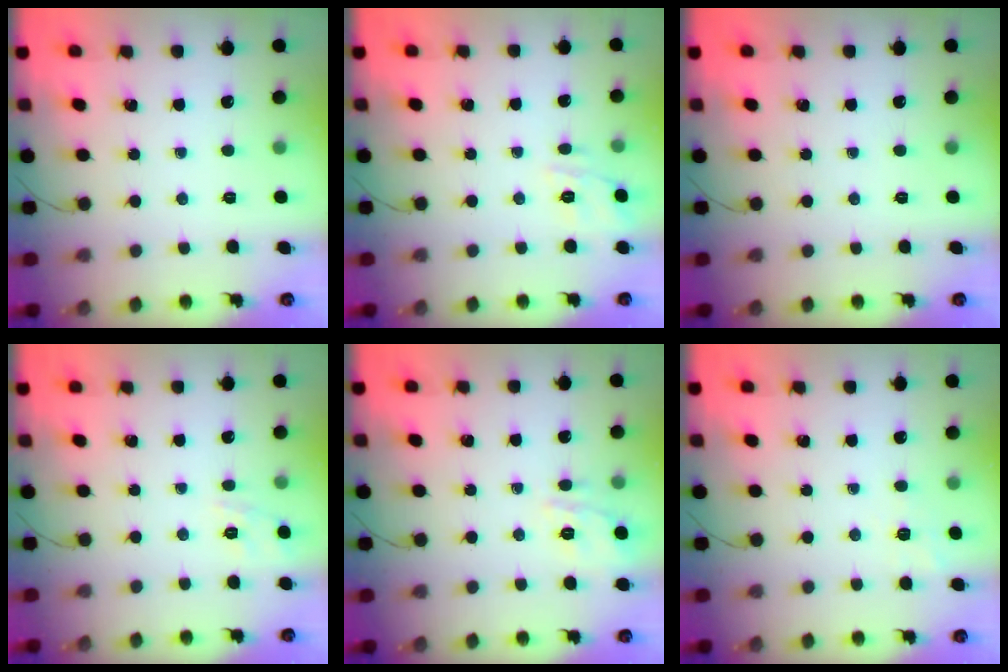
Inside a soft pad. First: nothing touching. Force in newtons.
{"total": 9.2, "press": 9.1, "slide": 1.7}
{"total": 0.0}
{"total": 9.6, "press": 9.5, "slide": 1.5}
{"total": 4.5, "press": 4.4, "slide": 0.8}
{"total": 1.9, "press": 1.0, "slide": 1.6}